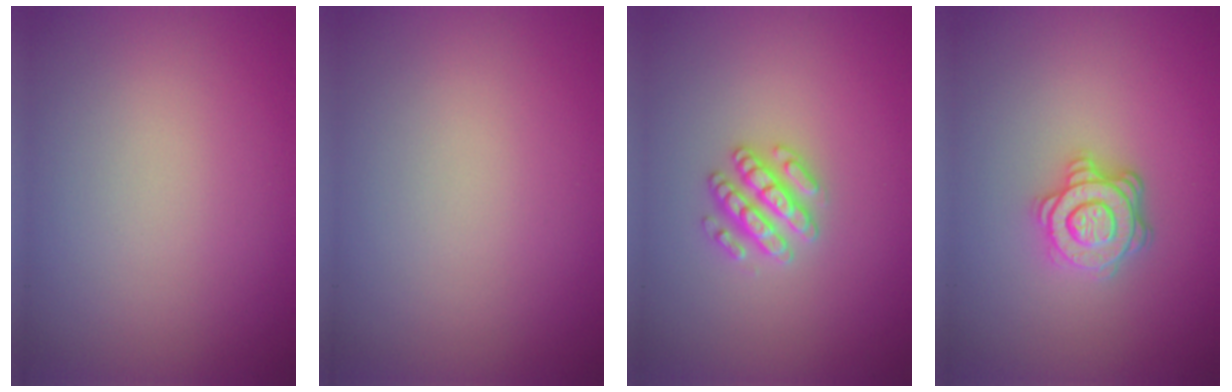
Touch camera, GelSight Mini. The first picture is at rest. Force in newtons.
{"total": 0.0}
{"total": 2.6, "press": 2.6, "slide": 0.3}
{"total": 4.0, "press": 3.2, "slide": 2.5}